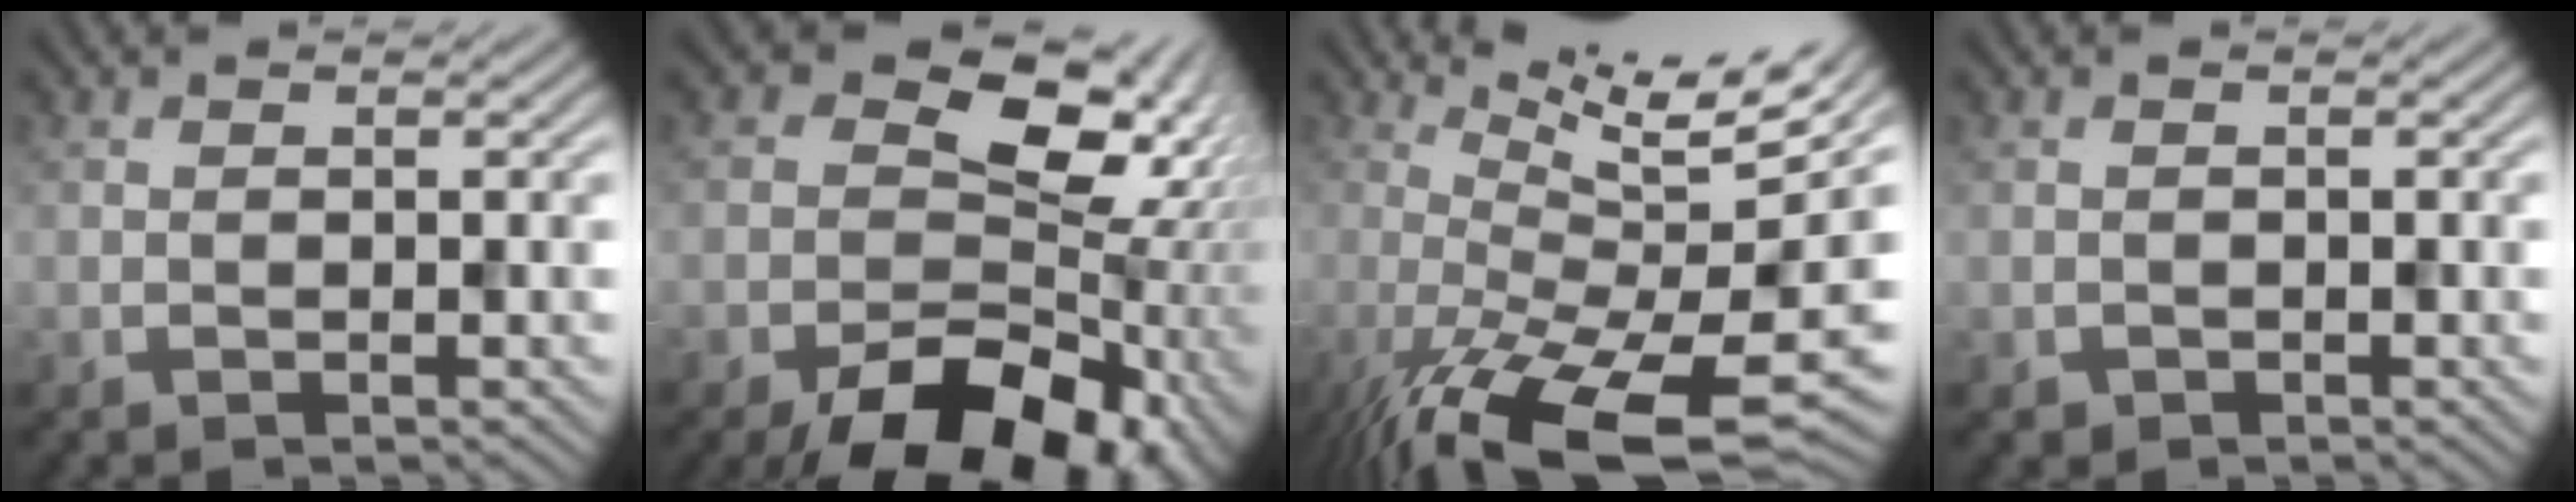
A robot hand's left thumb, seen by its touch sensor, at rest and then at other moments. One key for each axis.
{"total": 17.4, "fx": -4.9, "fy": 11.7, "fz": 11.9, "tx": -0.148, "ty": -0.027, "tz": -0.060}
{"total": 13.1, "fx": -1.3, "fy": 2.7, "fz": 12.8, "tx": -0.211, "ty": -0.003, "tz": -0.005}
{"total": 0.6, "fx": -0.4, "fy": 0.5, "fz": 0.0, "tx": -0.002, "ty": -0.003, "tz": -0.009}